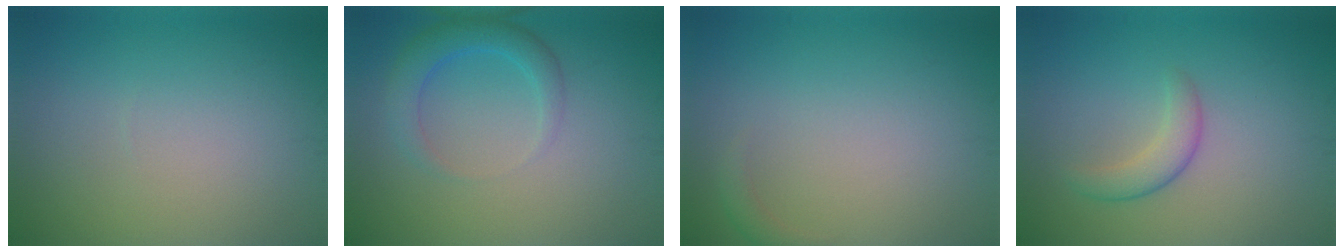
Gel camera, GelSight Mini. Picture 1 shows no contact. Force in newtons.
{"total": 2.9, "press": 2.9, "slide": 0.2}
{"total": 1.0, "press": 1.0, "slide": 0.2}
{"total": 2.4, "press": 2.4, "slide": 0.1}